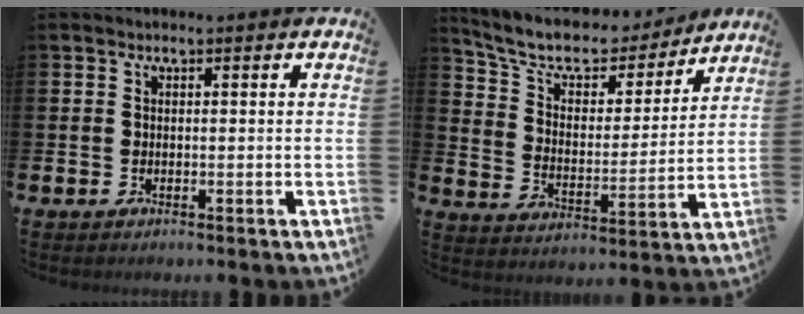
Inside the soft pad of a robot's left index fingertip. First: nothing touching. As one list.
[{"total": 8.8, "force": [7.6, 3.4, 2.8], "torque": [-0.088, -0.053, 0.132]}]